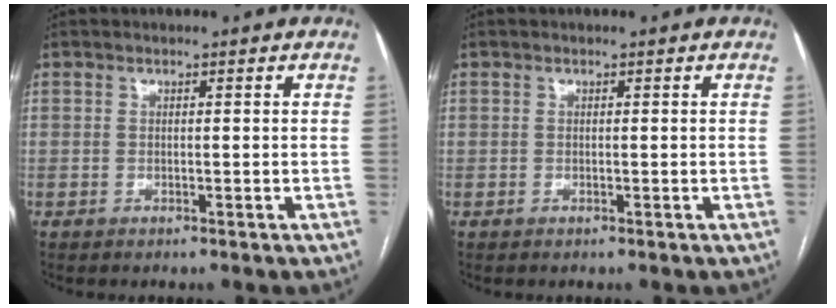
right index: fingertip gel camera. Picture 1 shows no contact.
{"total": 0.0}